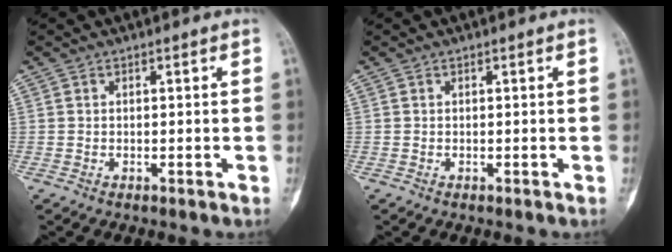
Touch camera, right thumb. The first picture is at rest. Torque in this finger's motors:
{"motor_torque": [0.03, 0.01, 0.14, 0.12, 0.02]}